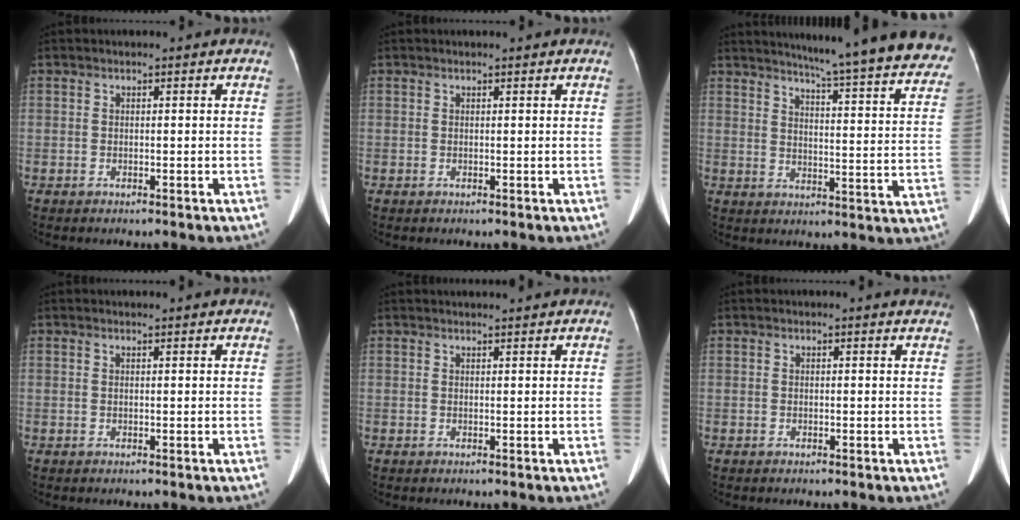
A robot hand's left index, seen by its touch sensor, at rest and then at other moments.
{"total": 0.7, "force": [0.6, 0.1, 0.2], "torque": [-0.003, 0.005, 0.008]}
{"total": 28.0, "force": [25.3, 1.4, 11.8], "torque": [-0.158, -0.097, 0.293]}
{"total": 2.7, "force": [2.6, 0.3, 0.8], "torque": [-0.013, 0.015, 0.028]}
{"total": 3.3, "force": [3.2, -0.2, 0.8], "torque": [-0.011, 0.018, 0.042]}
{"total": 2.6, "force": [2.6, 0.2, 0.3], "torque": [-0.008, -0.006, 0.011]}